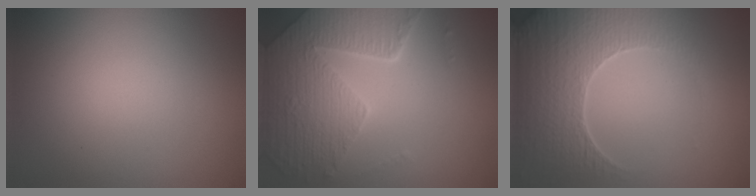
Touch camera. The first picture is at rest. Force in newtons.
{"total": 6.5, "press": 5.2, "slide": 3.8}
{"total": 5.2, "press": 4.7, "slide": 2.2}